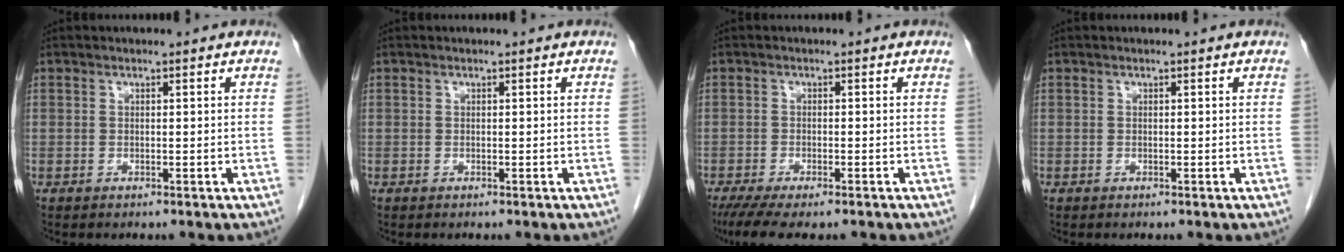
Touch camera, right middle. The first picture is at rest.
{"total": 0.0}
{"total": 7.4, "force": [-5.8, 1.5, 4.2], "torque": [-0.063, -0.015, -0.093]}
{"total": 0.0}